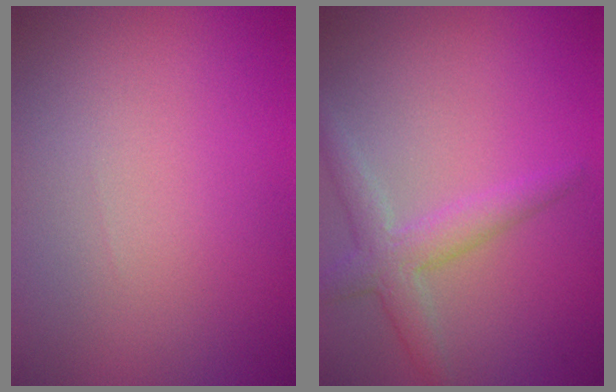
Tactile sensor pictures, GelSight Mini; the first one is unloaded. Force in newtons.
{"total": 3.0, "press": 3.0, "slide": 0.1}